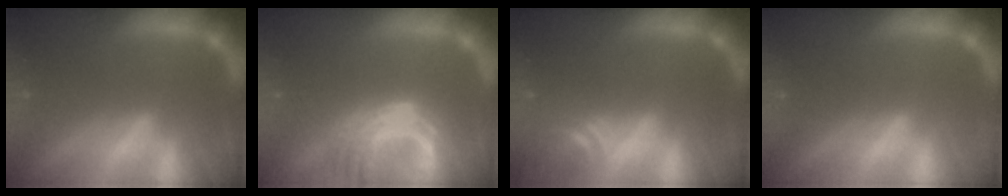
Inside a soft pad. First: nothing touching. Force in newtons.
{"total": 8.1}
{"total": 3.0}
{"total": 0.0}